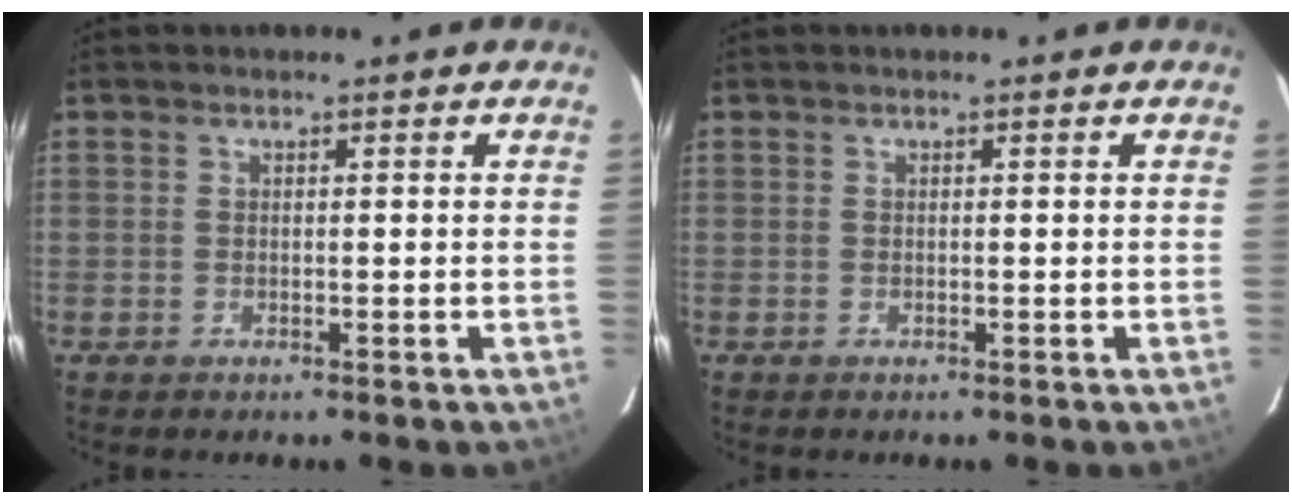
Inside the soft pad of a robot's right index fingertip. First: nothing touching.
{"total": 0.0}